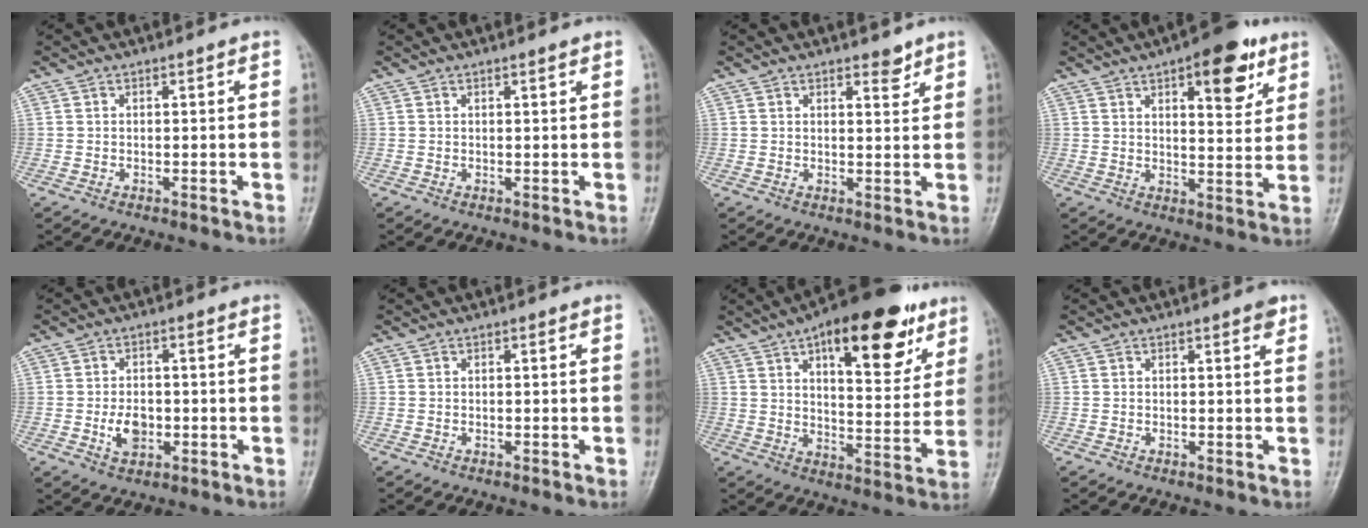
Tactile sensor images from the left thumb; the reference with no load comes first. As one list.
[{"total": 0.7, "force": [0.5, 0.0, 0.5], "torque": [-0.008, -0.002, 0.008]}, {"total": 2.6, "force": [2.0, 1.1, 1.3], "torque": [-0.007, -0.014, 0.030]}, {"total": 12.3, "force": [6.5, 4.9, 9.2], "torque": [-0.092, -0.026, 0.085]}, {"total": 5.1, "force": [-1.1, 3.5, 3.6], "torque": [-0.052, 0.002, -0.015]}, {"total": 0.0}, {"total": 21.1, "force": [11.5, 8.8, 15.3], "torque": [-0.181, -0.034, 0.170]}, {"total": 1.4, "force": [0.9, 0.4, 1.0], "torque": [-0.012, -0.002, 0.009]}]